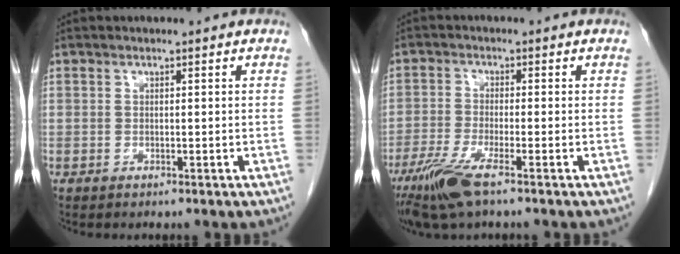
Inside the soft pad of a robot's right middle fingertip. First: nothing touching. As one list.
[{"total": 6.9, "force": [-4.4, 0.4, 5.3], "torque": [-0.112, -0.019, -0.084]}]